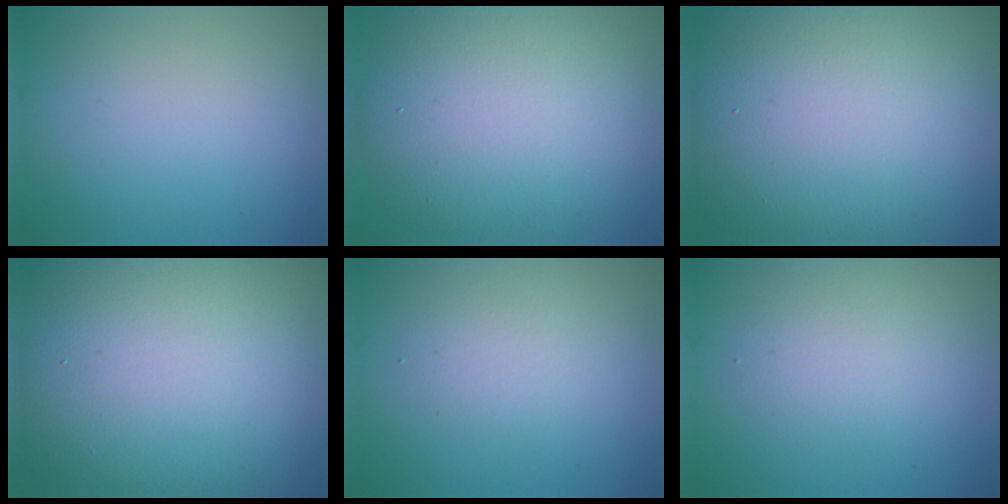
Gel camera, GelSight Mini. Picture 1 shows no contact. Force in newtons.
{"total": 12.9, "press": 12.9, "slide": 0.8}
{"total": 17.3, "press": 17.3, "slide": 1.2}
{"total": 19.0, "press": 19.0, "slide": 0.6}
{"total": 2.2, "press": 2.2, "slide": 0.1}
{"total": 2.7, "press": 2.7, "slide": 0.1}